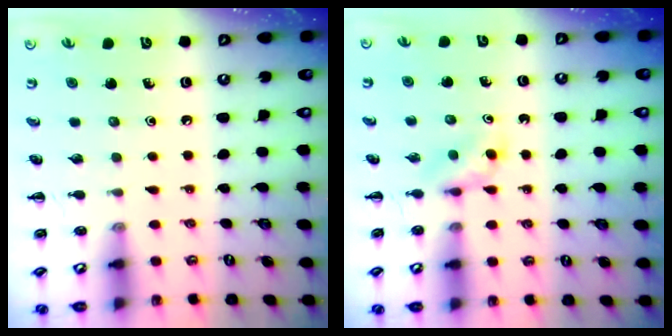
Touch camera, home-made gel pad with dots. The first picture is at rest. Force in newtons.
{"total": 3.0, "press": 2.7, "slide": 1.1}